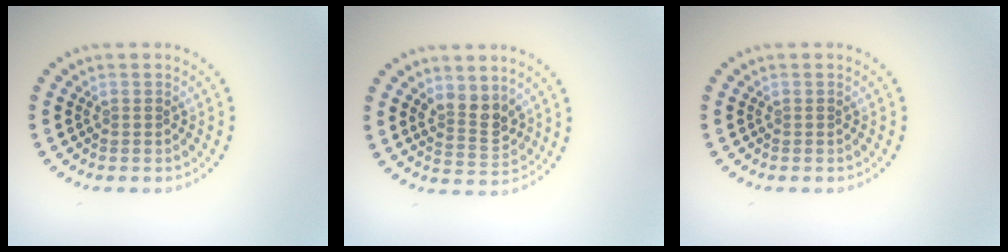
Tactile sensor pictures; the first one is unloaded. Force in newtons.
{"total": 2.8, "press": 2.5, "slide": 1.3}
{"total": 0.0}